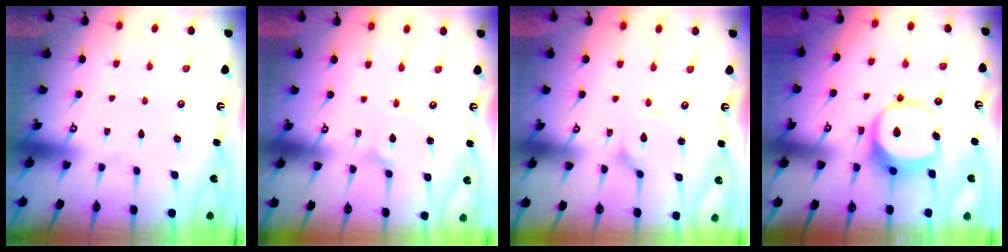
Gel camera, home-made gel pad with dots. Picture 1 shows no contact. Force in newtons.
{"total": 2.3, "press": 2.3, "slide": 0.1}
{"total": 2.0, "press": 2.0, "slide": 0.3}
{"total": 8.8, "press": 8.7, "slide": 1.6}